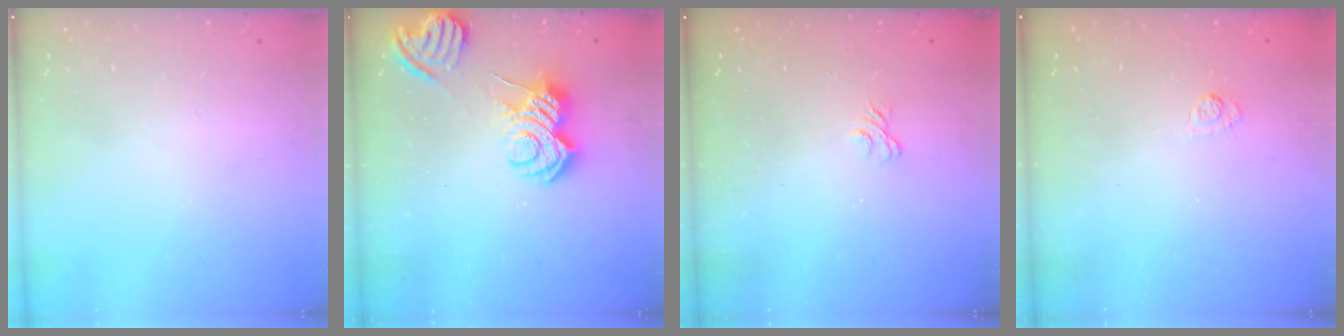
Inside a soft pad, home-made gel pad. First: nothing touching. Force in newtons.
{"total": 9.0, "press": 9.0, "slide": 0.7}
{"total": 1.9, "press": 1.5, "slide": 1.1}
{"total": 2.7, "press": 2.3, "slide": 1.5}